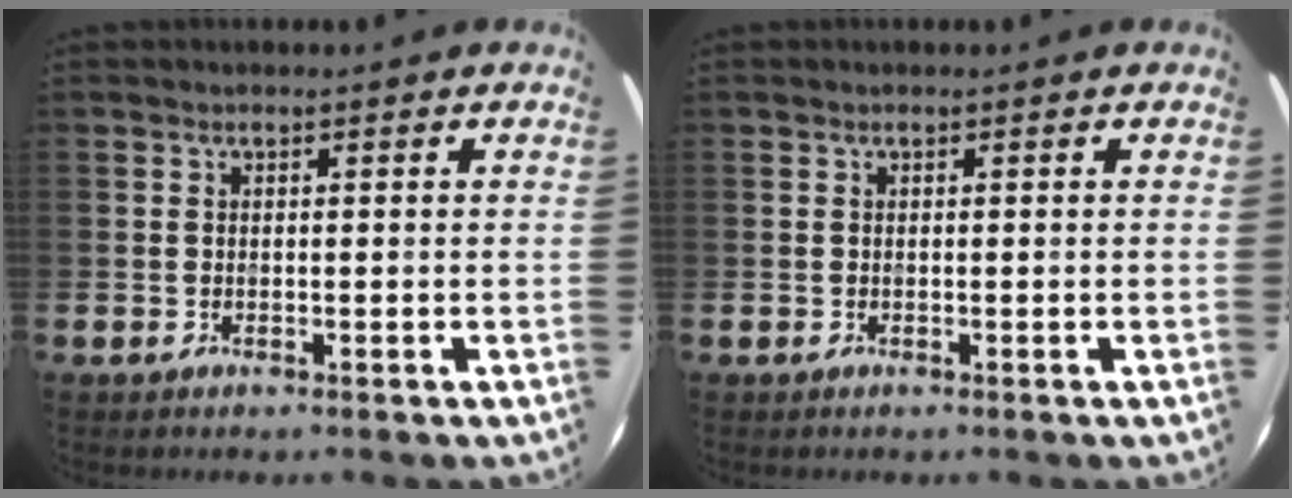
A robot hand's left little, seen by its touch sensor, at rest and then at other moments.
{"total": 0.0}